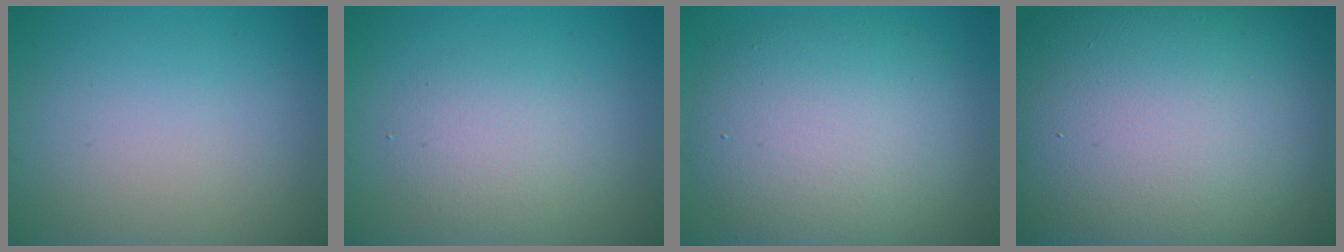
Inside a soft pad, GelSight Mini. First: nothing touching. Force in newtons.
{"total": 3.0, "press": 3.0, "slide": 0.2}
{"total": 8.9, "press": 8.9, "slide": 0.4}
{"total": 22.1, "press": 22.1, "slide": 1.2}